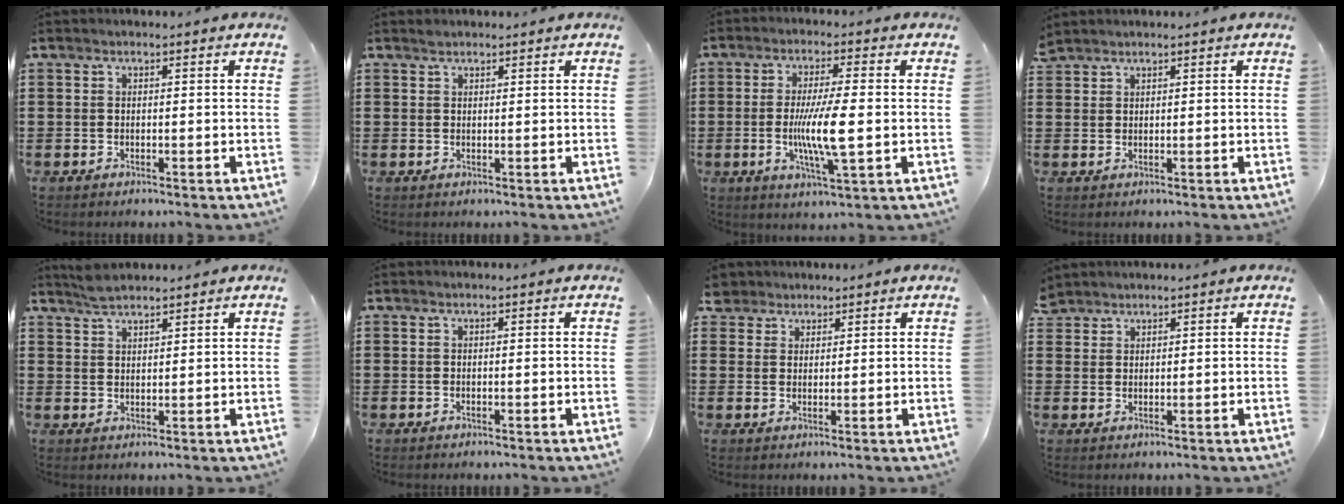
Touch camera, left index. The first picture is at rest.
{"total": 0.8, "force": [0.7, 0.3, 0.1], "torque": [-0.004, 0.001, 0.015]}
{"total": 8.6, "force": [-0.9, 1.2, 8.5], "torque": [-0.166, -0.012, -0.022]}
{"total": 1.4, "force": [1.4, 0.3, 0.0], "torque": [-0.002, 0.001, 0.028]}
{"total": 2.9, "force": [2.7, 0.6, 0.9], "torque": [-0.024, 0.004, 0.052]}
{"total": 0.0}
{"total": 3.1, "force": [2.4, 1.8, 0.2], "torque": [-0.010, 0.006, 0.045]}
{"total": 1.9, "force": [1.8, 0.7, -0.1], "torque": [-0.004, 0.003, 0.037]}